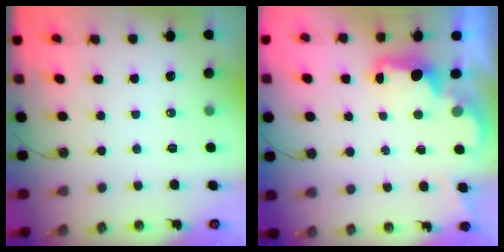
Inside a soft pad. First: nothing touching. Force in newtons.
{"total": 2.0, "press": 1.9, "slide": 0.8}